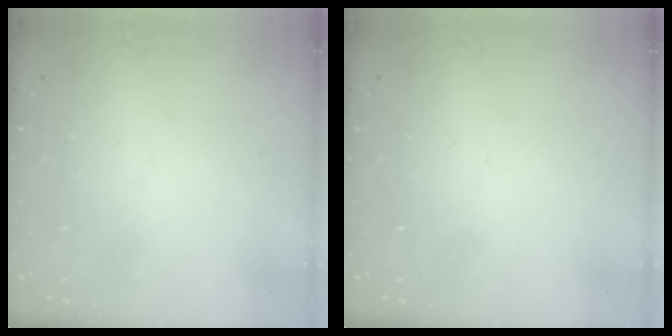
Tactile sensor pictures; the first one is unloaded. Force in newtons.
{"total": 0.0}